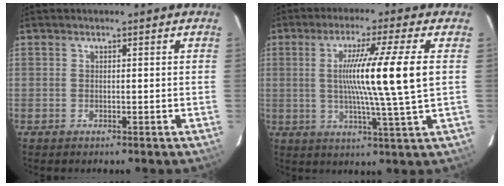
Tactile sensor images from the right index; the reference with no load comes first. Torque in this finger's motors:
{"motor_torque": [1.38, 0.04, 0.71, 0.21]}